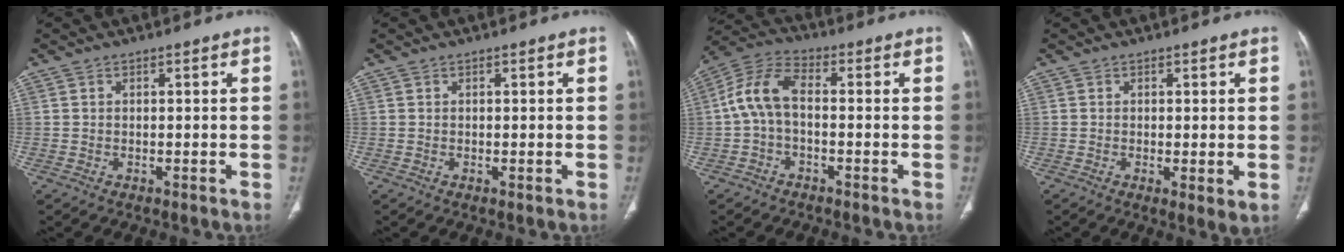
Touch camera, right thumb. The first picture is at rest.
{"total": 0.0}
{"total": 8.6, "force": [-0.6, 4.7, 7.1], "torque": [-0.143, 0.033, -0.024]}
{"total": 3.1, "force": [-0.4, 0.8, 3.0], "torque": [-0.053, -0.013, -0.009]}